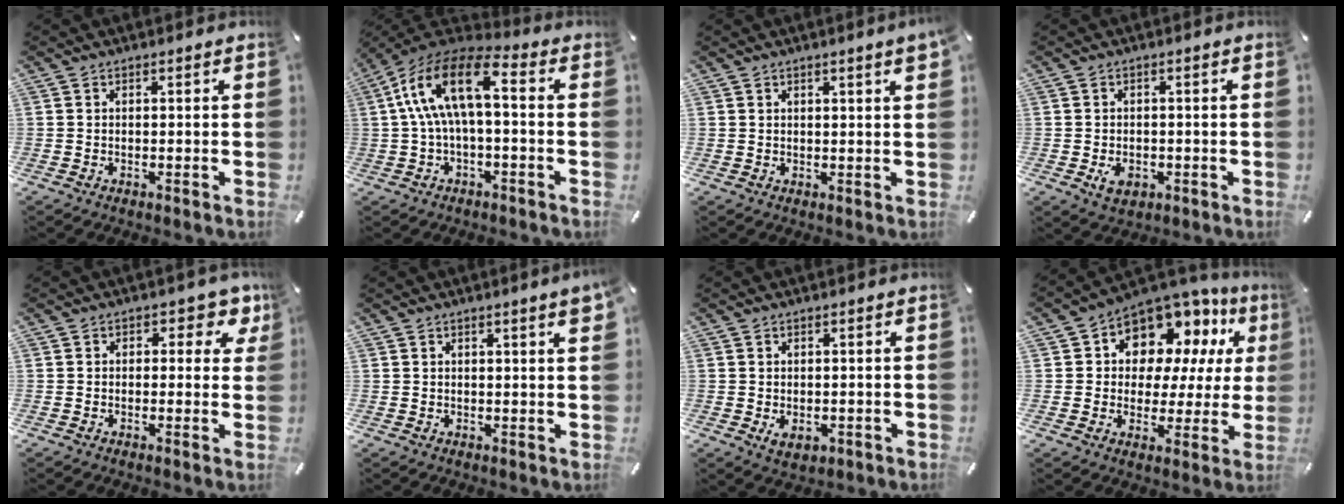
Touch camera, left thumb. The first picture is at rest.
{"total": 13.9, "force": [1.5, 6.8, 12.0], "torque": [-0.249, 0.005, 0.027]}
{"total": 1.9, "force": [1.3, 0.2, 1.4], "torque": [-0.028, 0.001, 0.022]}
{"total": 3.6, "force": [-1.1, 2.6, 2.2], "torque": [-0.043, -0.005, -0.021]}
{"total": 4.8, "force": [2.2, 3.2, 2.9], "torque": [-0.017, -0.008, 0.030]}
{"total": 2.3, "force": [1.5, 0.3, 1.8], "torque": [-0.028, -0.003, 0.025]}
{"total": 2.2, "force": [-0.1, 1.8, 1.3], "torque": [-0.009, -0.006, -0.003]}
{"total": 12.1, "force": [7.9, 7.9, 4.6], "torque": [-0.089, -0.064, 0.147]}